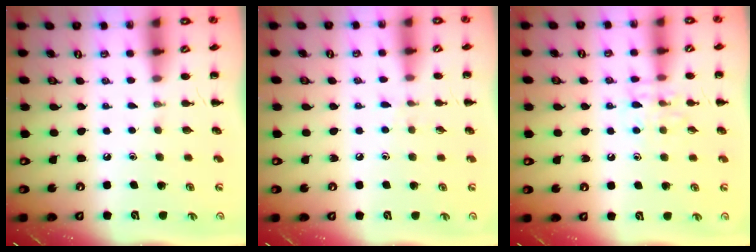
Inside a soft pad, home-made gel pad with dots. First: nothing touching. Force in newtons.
{"total": 5.4, "press": 4.9, "slide": 2.3}
{"total": 8.4, "press": 8.3, "slide": 0.7}